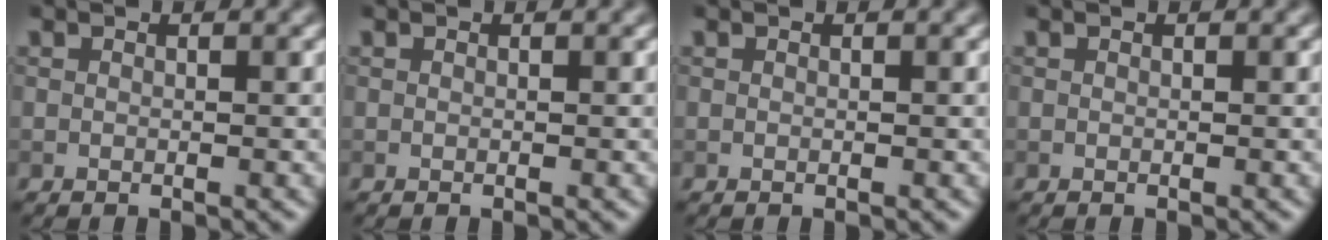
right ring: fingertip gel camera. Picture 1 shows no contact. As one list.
[{"total": 0.0}, {"total": 0.0}, {"total": 0.0}]